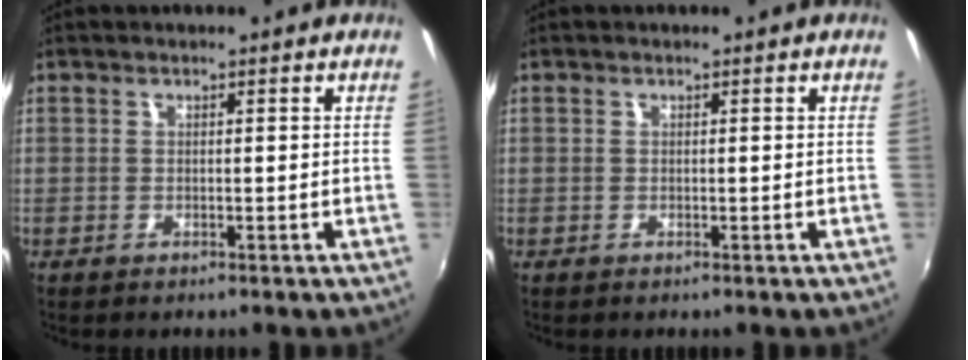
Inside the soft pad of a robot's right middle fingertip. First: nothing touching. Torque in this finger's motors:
{"motor_torque": [0.00, 0.00, 0.00, 0.01]}